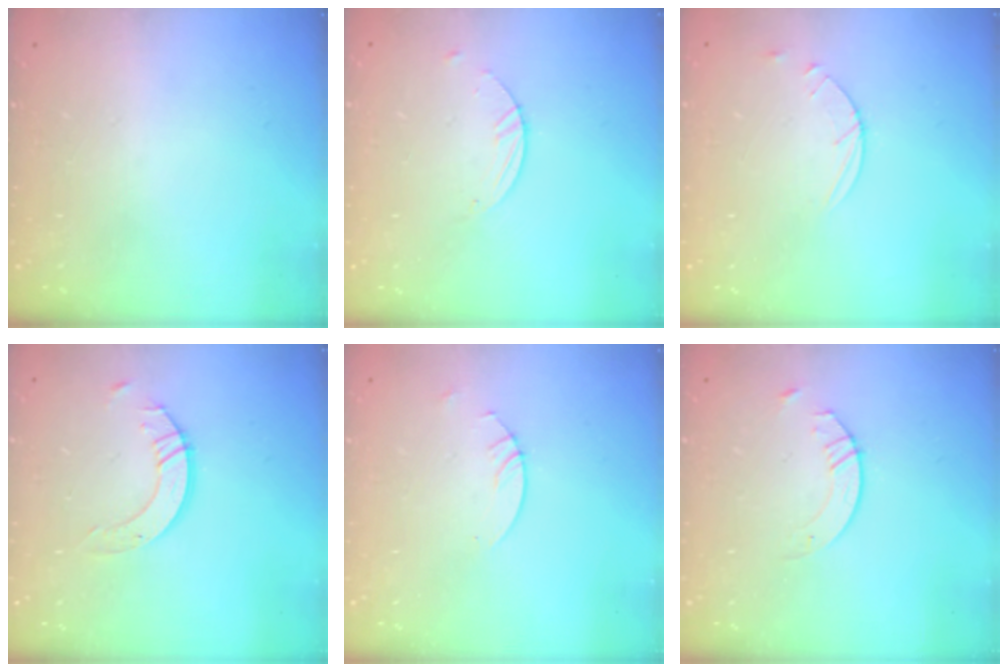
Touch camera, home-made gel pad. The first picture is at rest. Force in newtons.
{"total": 1.8, "press": 1.8, "slide": 0.1}
{"total": 3.5, "press": 3.5, "slide": 0.4}
{"total": 4.8, "press": 4.7, "slide": 0.4}
{"total": 2.7, "press": 2.7, "slide": 0.2}
{"total": 2.9, "press": 2.9, "slide": 0.3}